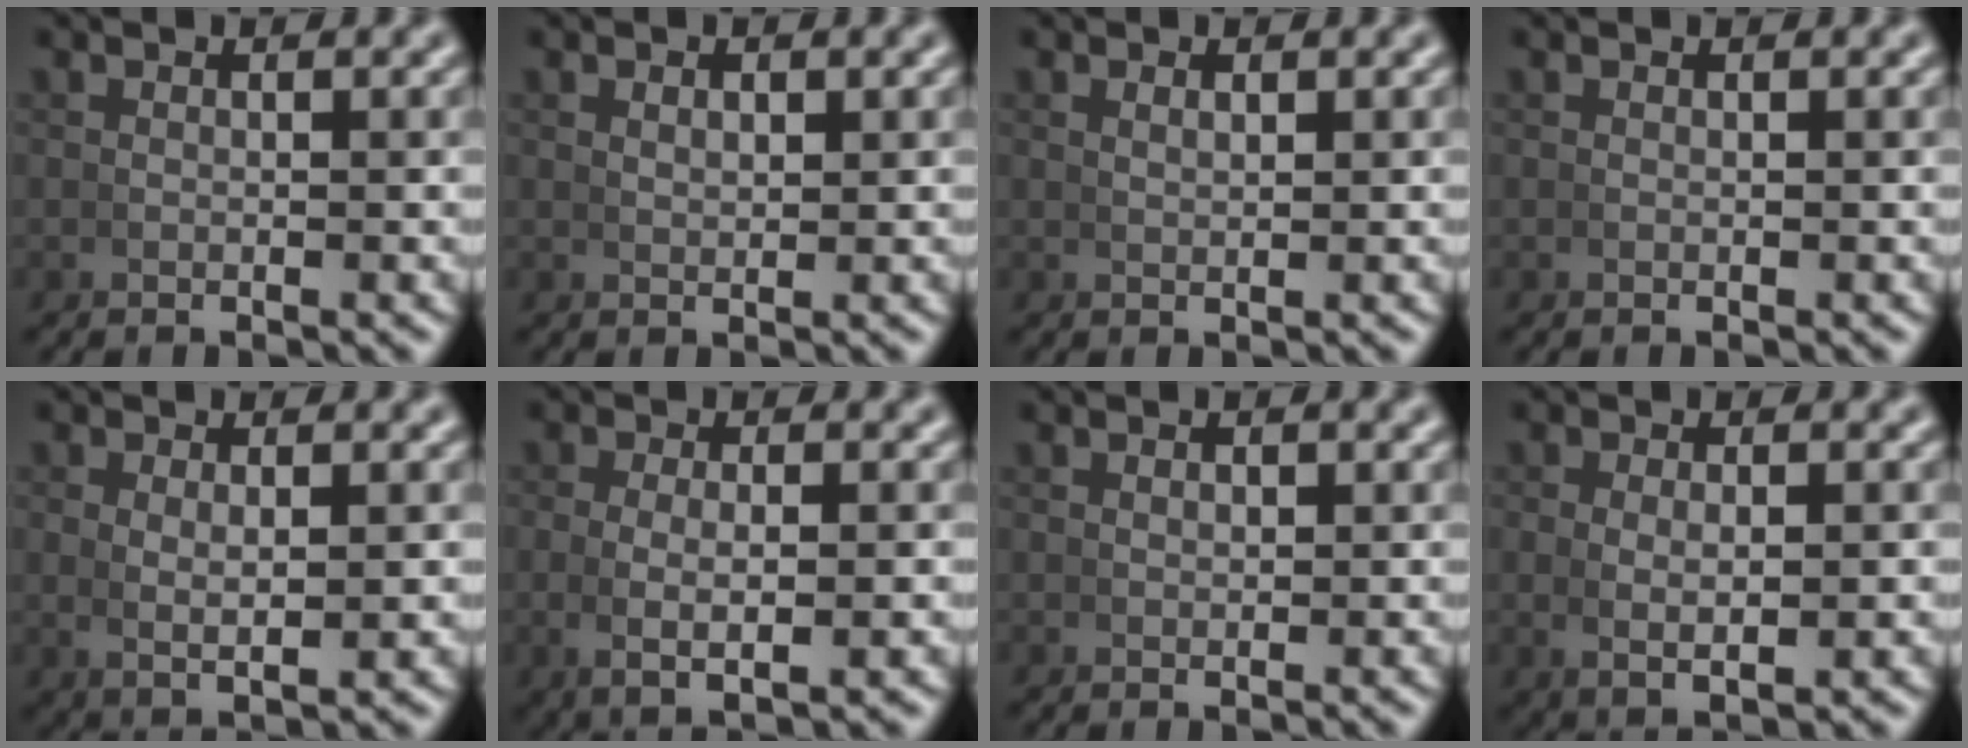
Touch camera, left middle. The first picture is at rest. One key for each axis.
{"total": 0.8, "fx": 0.6, "fy": 0.2, "fz": 0.6, "tx": -0.008, "ty": -0.002, "tz": 0.016}
{"total": 0.7, "fx": 0.5, "fy": -0.1, "fz": 0.4, "tx": -0.004, "ty": 0.001, "tz": 0.014}
{"total": 0.0}
{"total": 2.4, "fx": 0.5, "fy": 0.9, "fz": 2.2, "tx": -0.046, "ty": -0.014, "tz": 0.022}
{"total": 3.5, "fx": -0.2, "fy": 1.3, "fz": 3.2, "tx": -0.069, "ty": -0.010, "tz": 0.007}
{"total": 0.6, "fx": 0.3, "fy": 0.3, "fz": 0.4, "tx": -0.007, "ty": -0.001, "tz": 0.007}
{"total": 2.5, "fx": 0.1, "fy": 1.1, "fz": 2.3, "tx": -0.050, "ty": -0.013, "tz": 0.015}